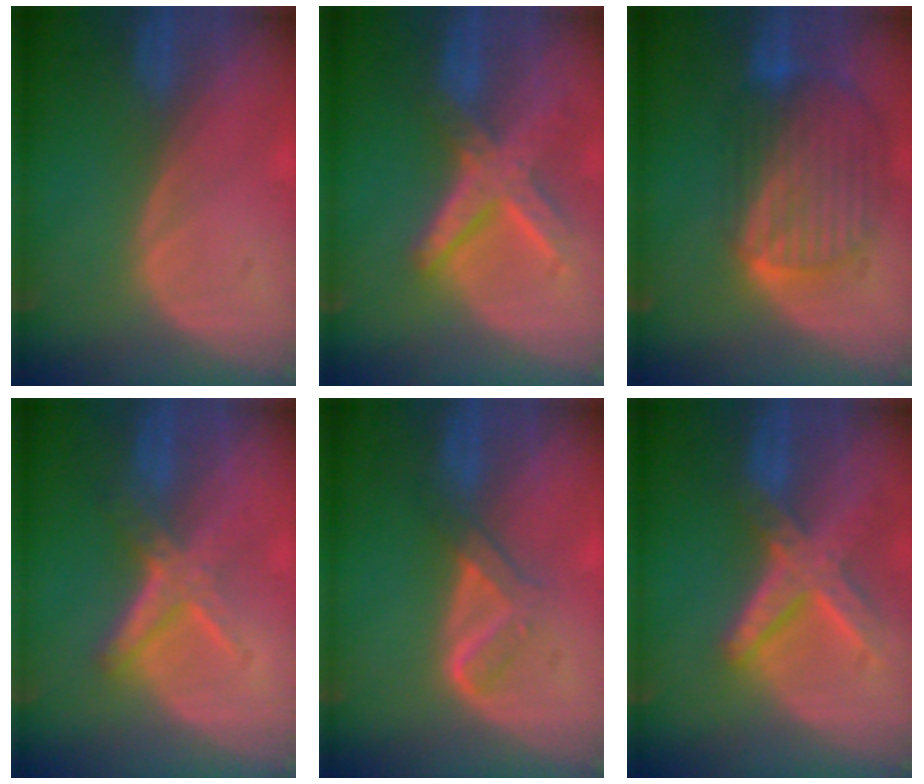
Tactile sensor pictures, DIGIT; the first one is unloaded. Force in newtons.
{"total": 8.2, "press": 7.0, "slide": 4.2}
{"total": 10.4, "press": 8.7, "slide": 5.6}
{"total": 5.7, "press": 5.5, "slide": 1.8}
{"total": 3.6, "press": 3.6, "slide": 0.3}
{"total": 8.2, "press": 7.1, "slide": 4.3}